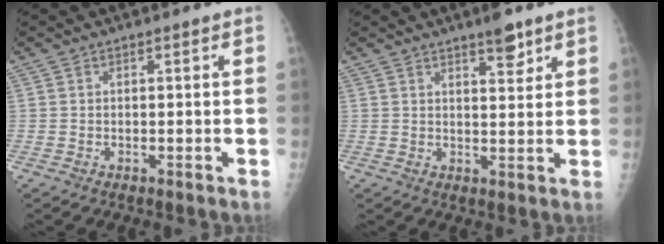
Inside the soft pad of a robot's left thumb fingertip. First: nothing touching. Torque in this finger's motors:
{"motor_torque": [0.01, 0.11, 0.21, 0.36, 0.00]}